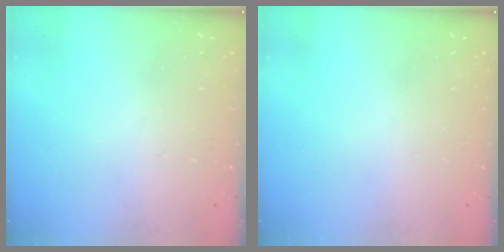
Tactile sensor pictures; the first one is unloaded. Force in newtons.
{"total": 0.0}